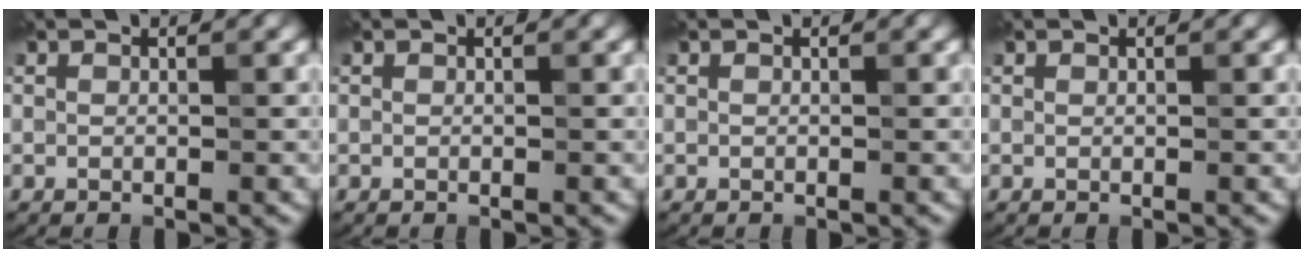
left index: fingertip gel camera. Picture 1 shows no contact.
{"total": 0.0}
{"total": 0.0}
{"total": 0.0}